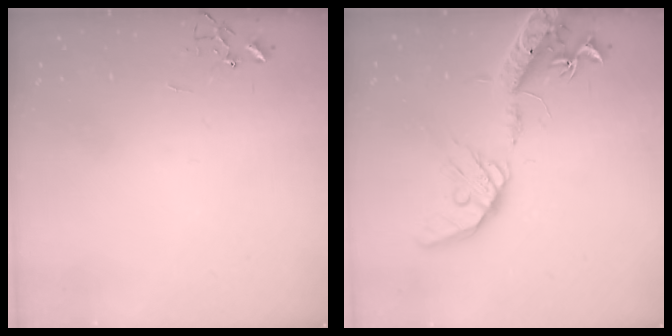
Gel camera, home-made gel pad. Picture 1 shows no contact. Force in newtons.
{"total": 19.4, "press": 19.1, "slide": 3.3}